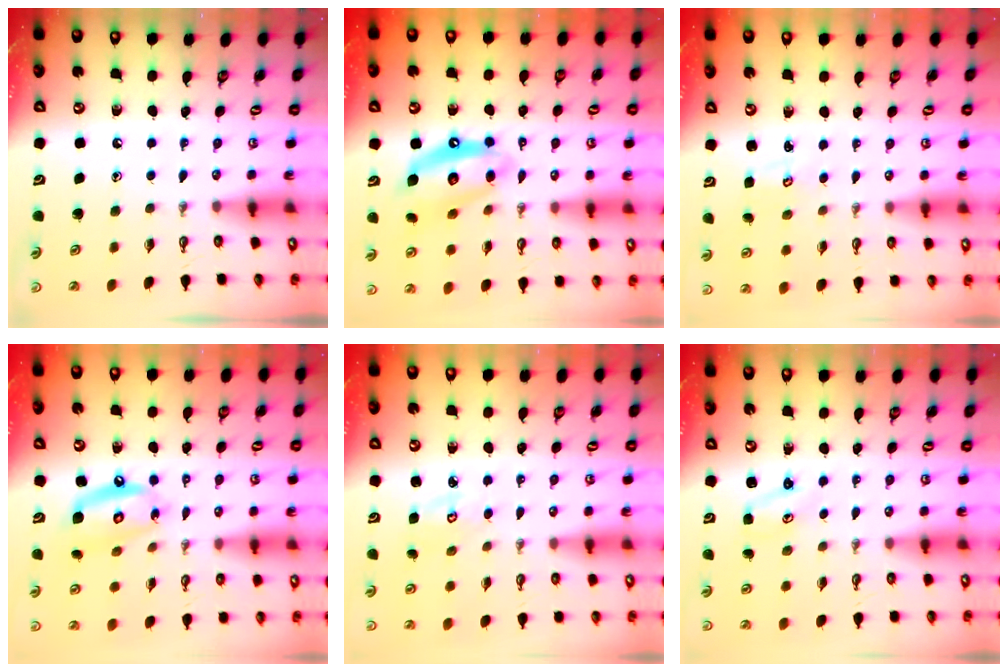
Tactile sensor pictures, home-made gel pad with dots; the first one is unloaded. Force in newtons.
{"total": 12.7, "press": 12.7, "slide": 1.3}
{"total": 2.2, "press": 2.2, "slide": 0.3}
{"total": 12.4, "press": 12.3, "slide": 1.3}
{"total": 3.0, "press": 3.0, "slide": 0.2}
{"total": 1.7, "press": 1.7, "slide": 0.3}